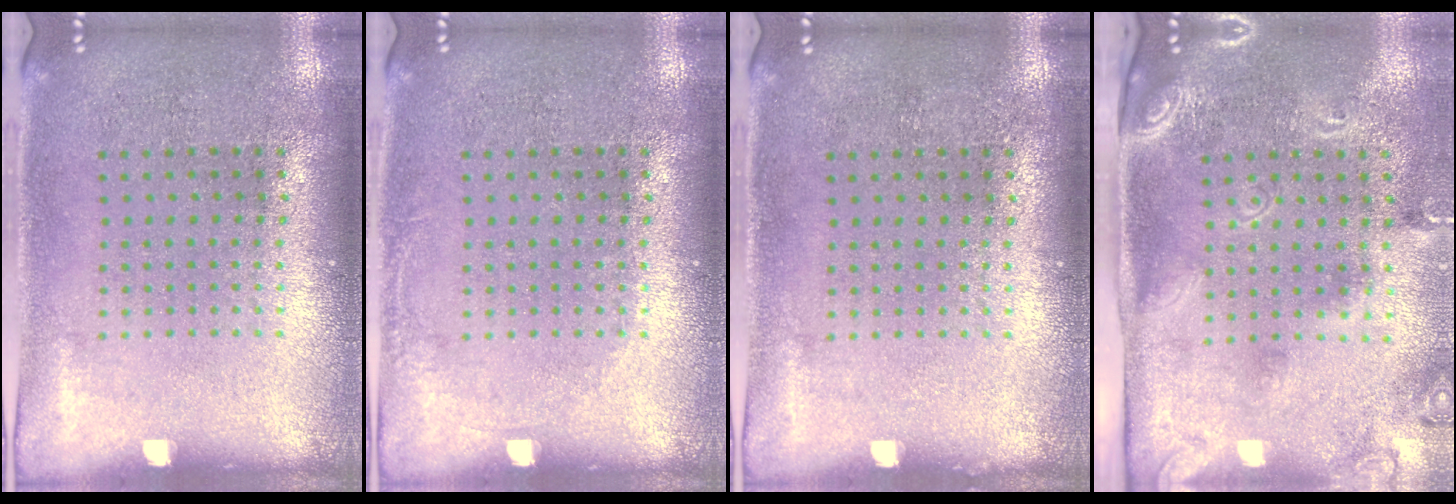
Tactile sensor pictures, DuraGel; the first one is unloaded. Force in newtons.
{"total": 0.7, "press": 0.7, "slide": 0.1}
{"total": 0.0}
{"total": 2.5, "press": 1.7, "slide": 1.9}